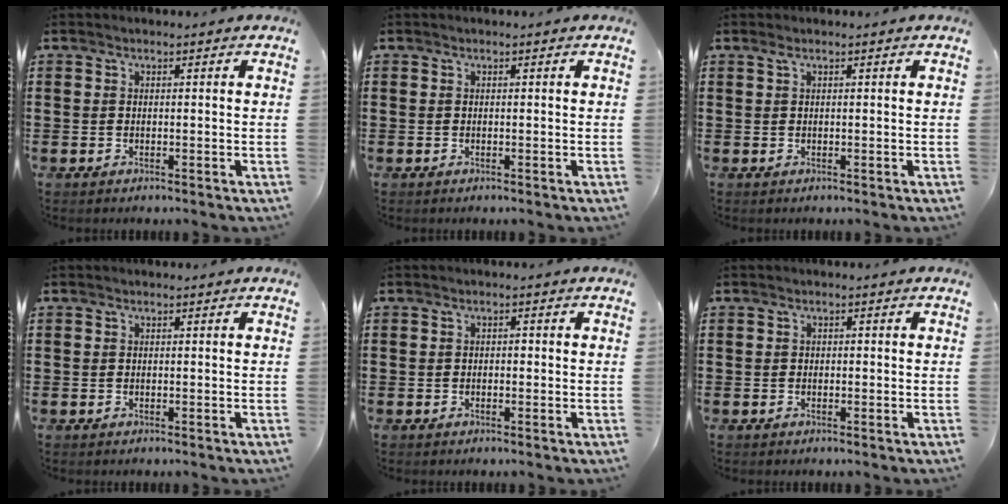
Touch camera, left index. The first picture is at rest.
{"total": 0.0}
{"total": 0.5, "force": [0.3, 0.0, 0.4], "torque": [-0.008, 0.000, 0.006]}
{"total": 0.0}
{"total": 0.7, "force": [-0.4, 0.5, 0.4], "torque": [-0.011, -0.002, -0.007]}
{"total": 0.6, "force": [-0.3, 0.4, 0.3], "torque": [-0.008, 0.000, -0.005]}